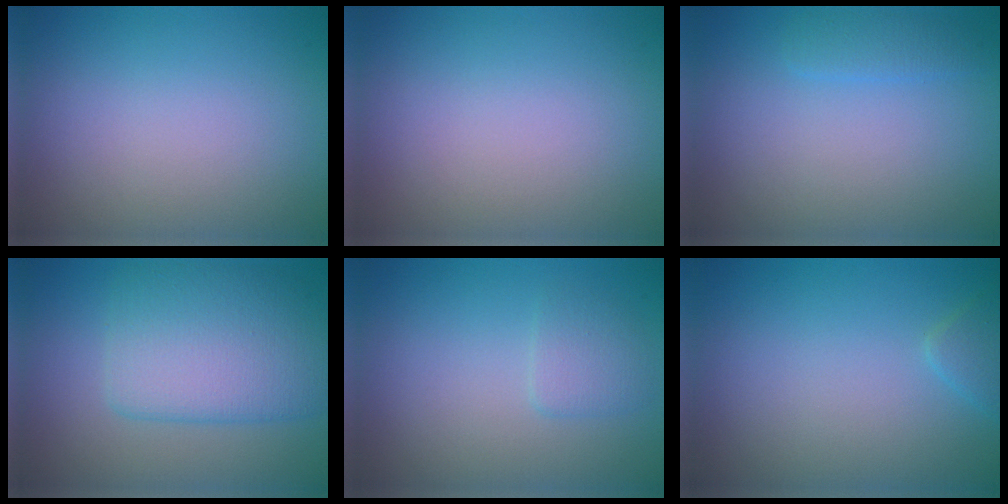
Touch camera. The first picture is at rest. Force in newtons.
{"total": 0.0}
{"total": 1.4, "press": 1.4, "slide": 0.1}
{"total": 6.3, "press": 6.3, "slide": 0.1}
{"total": 1.4, "press": 1.4, "slide": 0.1}
{"total": 1.3, "press": 1.3, "slide": 0.0}